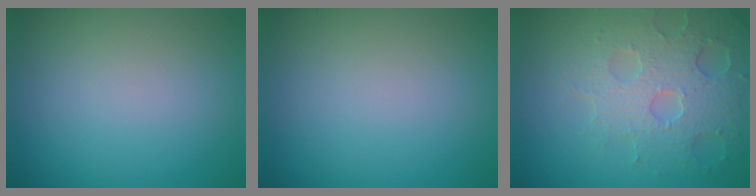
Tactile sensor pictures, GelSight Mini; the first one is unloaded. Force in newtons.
{"total": 0.0}
{"total": 5.3, "press": 4.7, "slide": 2.5}